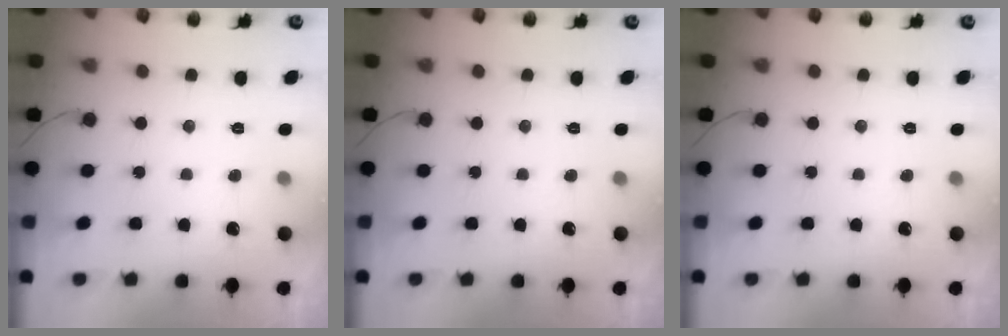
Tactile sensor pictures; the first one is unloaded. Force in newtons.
{"total": 0.0}
{"total": 0.0}